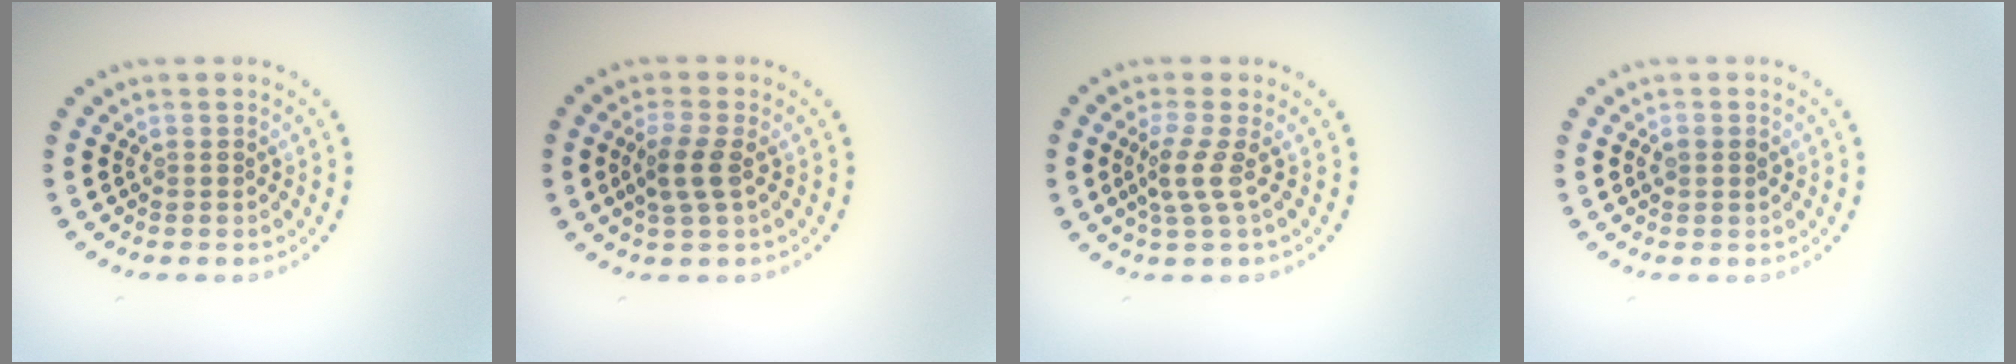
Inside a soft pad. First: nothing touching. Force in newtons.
{"total": 2.4, "press": 2.2, "slide": 1.0}
{"total": 2.3, "press": 1.5, "slide": 1.7}
{"total": 1.0, "press": 1.0, "slide": 0.1}